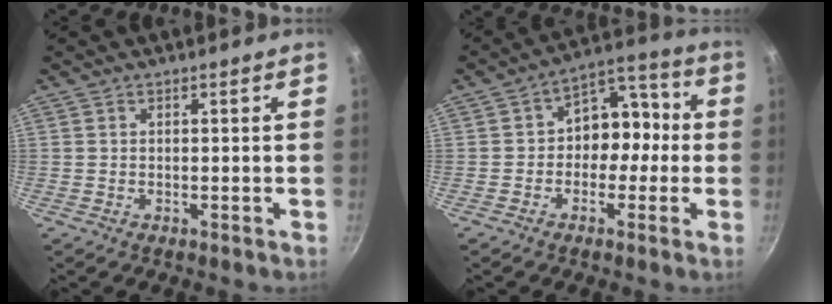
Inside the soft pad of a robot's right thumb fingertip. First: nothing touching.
{"total": 10.5, "force": [-0.5, 7.4, 7.5], "torque": [-0.059, 0.044, -0.024]}